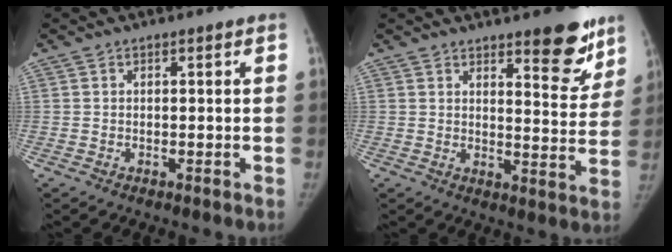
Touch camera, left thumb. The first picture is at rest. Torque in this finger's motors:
{"motor_torque": [1.50, 0.17, 1.32, -0.85, 0.23]}